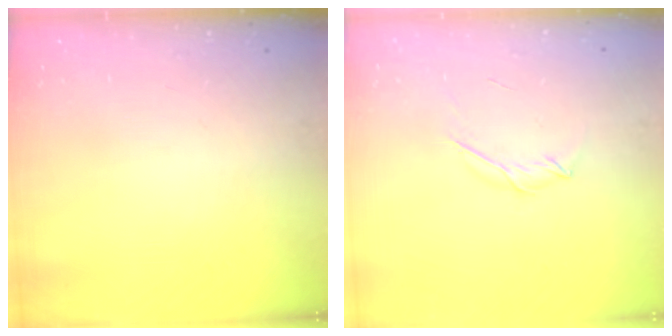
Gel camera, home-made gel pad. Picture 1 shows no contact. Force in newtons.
{"total": 4.0, "press": 3.9, "slide": 0.9}